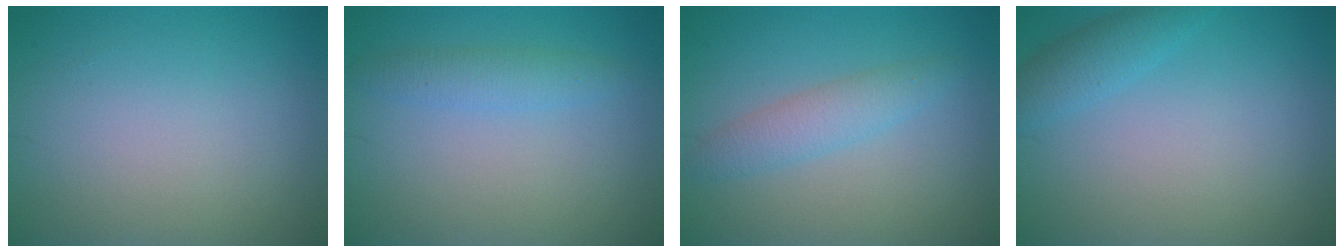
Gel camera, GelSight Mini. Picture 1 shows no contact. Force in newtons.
{"total": 2.0, "press": 2.0, "slide": 0.1}
{"total": 2.5, "press": 2.5, "slide": 0.1}
{"total": 2.1, "press": 2.1, "slide": 0.2}